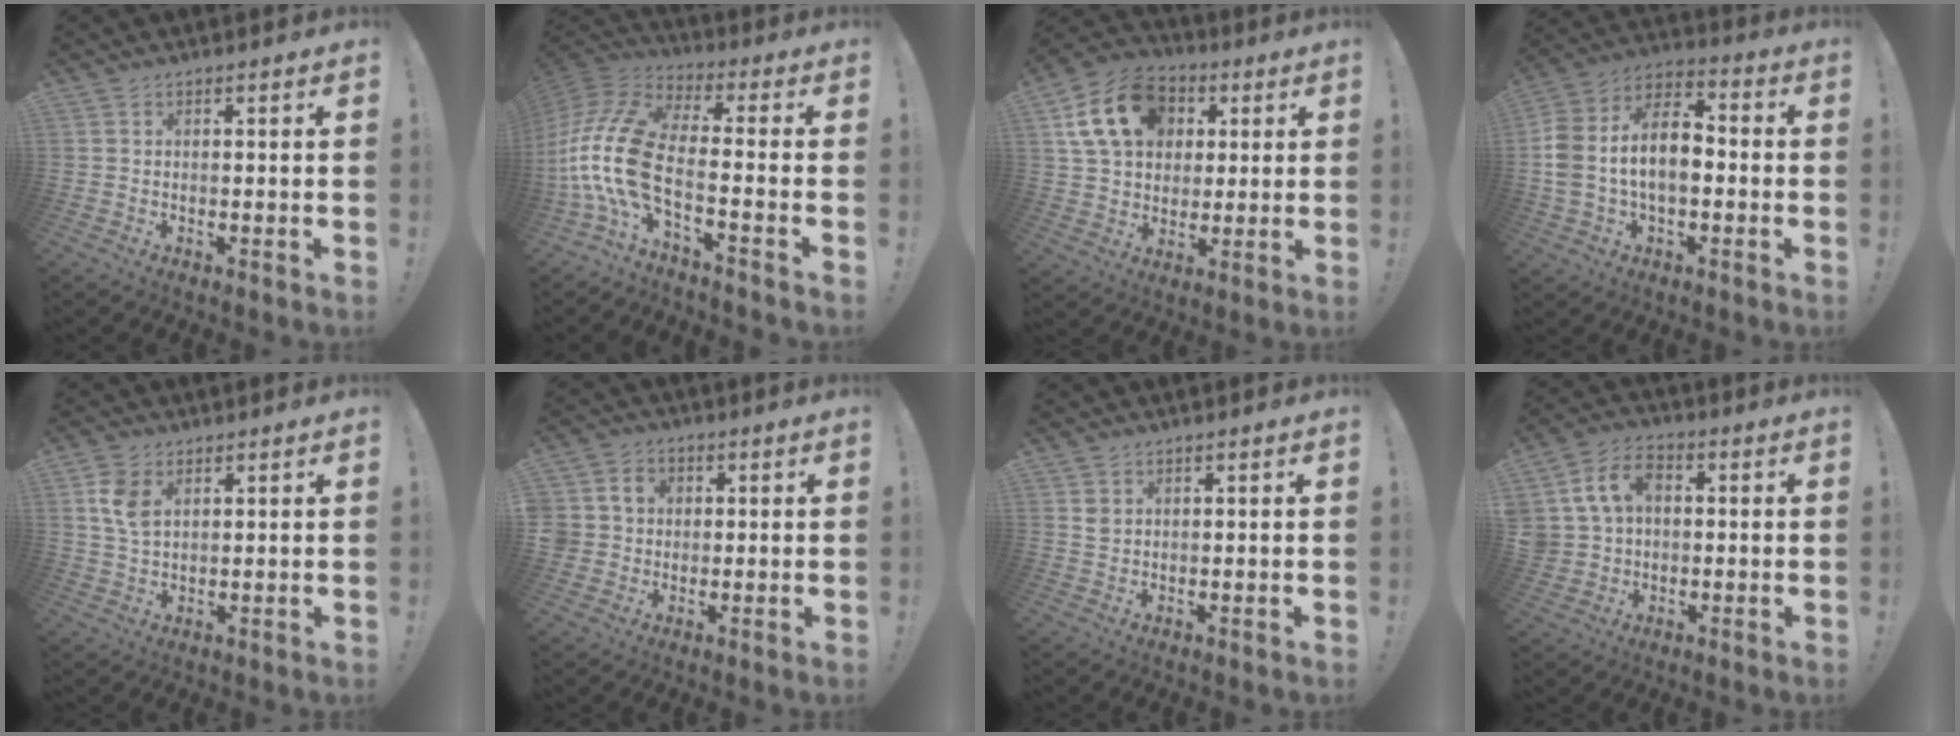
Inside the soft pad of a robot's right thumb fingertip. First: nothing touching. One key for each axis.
{"total": 16.7, "fx": -2.7, "fy": 8.1, "fz": 14.4, "tx": -0.318, "ty": 0.006, "tz": -0.046}
{"total": 18.1, "fx": 6.2, "fy": 13.5, "fz": 10.4, "tx": -0.169, "ty": -0.008, "tz": 0.121}
{"total": 15.0, "fx": -1.1, "fy": 10.0, "fz": 11.2, "tx": -0.211, "ty": 0.019, "tz": -0.017}
{"total": 7.3, "fx": 2.9, "fy": 4.6, "fz": 5.0, "tx": -0.086, "ty": -0.005, "tz": 0.054}
{"total": 6.8, "fx": 0.7, "fy": 6.5, "fz": 1.9, "tx": -0.036, "ty": 0.003, "tz": 0.018}
{"total": 1.8, "fx": 1.1, "fy": 1.2, "fz": 0.7, "tx": -0.001, "ty": -0.005, "tz": 0.018}
{"total": 11.6, "fx": 3.0, "fy": 9.1, "fz": 6.5, "tx": -0.119, "ty": 0.014, "tz": 0.065}